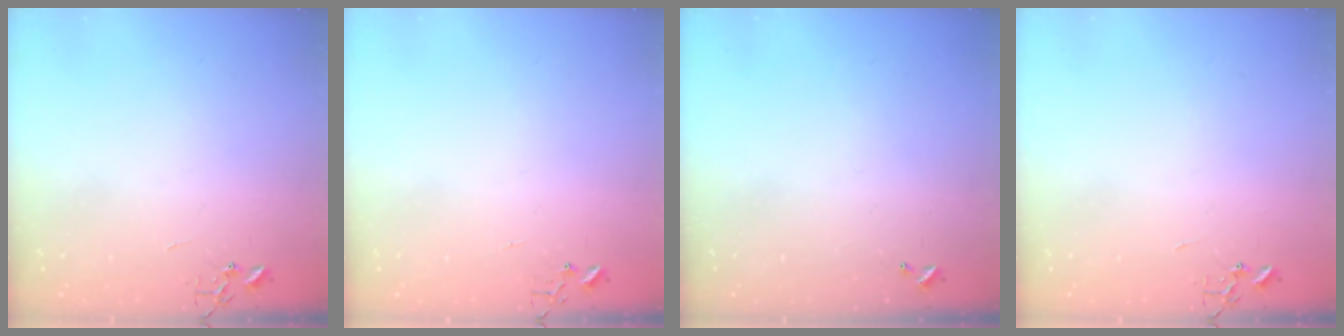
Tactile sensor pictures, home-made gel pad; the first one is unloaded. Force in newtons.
{"total": 3.9, "press": 3.9, "slide": 0.4}
{"total": 0.0}
{"total": 0.0}